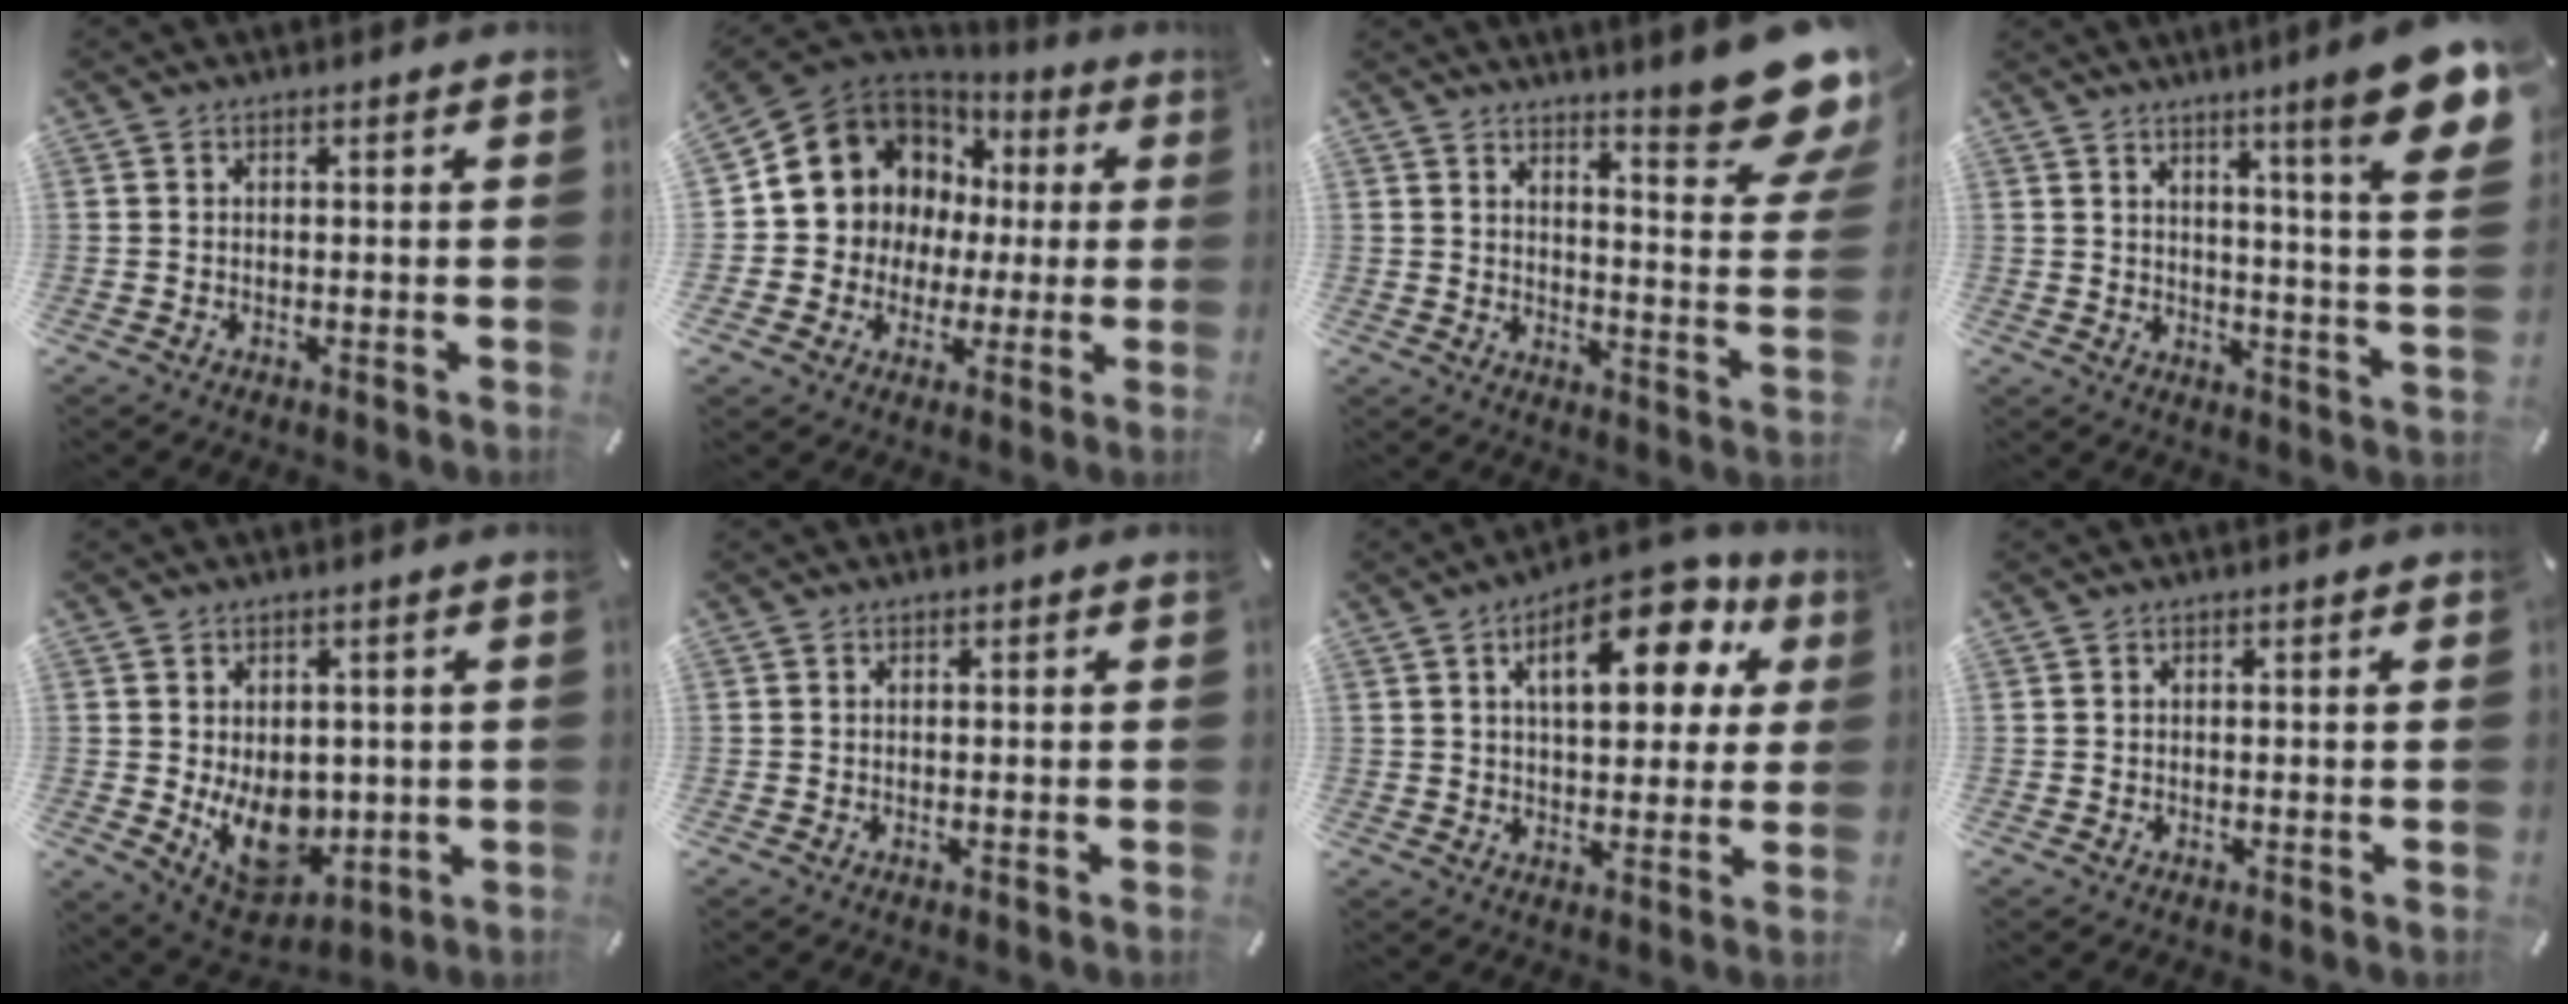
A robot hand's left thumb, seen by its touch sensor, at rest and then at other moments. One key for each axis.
{"total": 10.0, "fx": 2.8, "fy": 9.5, "fz": 1.0, "tx": -0.036, "ty": -0.047, "tz": 0.060}
{"total": 14.9, "fx": 11.0, "fy": 3.4, "fz": 9.4, "tx": -0.124, "ty": -0.107, "tz": 0.183}
{"total": 14.5, "fx": 8.5, "fy": 0.8, "fz": 11.8, "tx": -0.177, "ty": -0.069, "tz": 0.126}
{"total": 11.9, "fx": -1.3, "fy": 8.9, "fz": 7.8, "tx": -0.103, "ty": -0.014, "tz": -0.015}
{"total": 0.0}
{"total": 17.4, "fx": 7.7, "fy": 8.6, "fz": 13.0, "tx": -0.176, "ty": -0.029, "tz": 0.118}
{"total": 0.0}